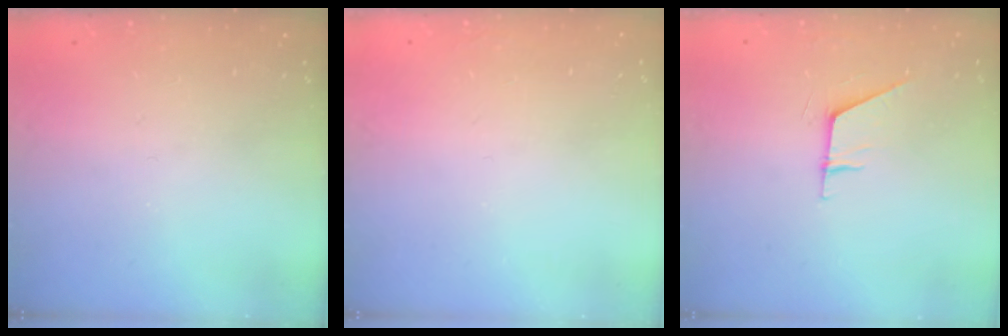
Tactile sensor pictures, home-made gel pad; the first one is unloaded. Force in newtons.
{"total": 1.5, "press": 1.5, "slide": 0.1}
{"total": 5.8, "press": 5.8, "slide": 0.6}